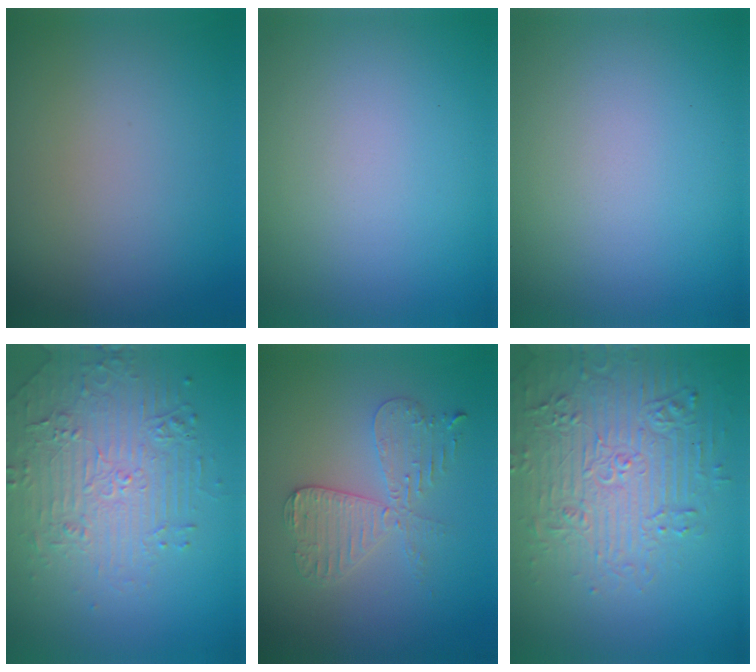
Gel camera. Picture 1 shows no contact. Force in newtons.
{"total": 0.0}
{"total": 0.0}
{"total": 4.9, "press": 3.9, "slide": 3.0}
{"total": 4.3, "press": 3.7, "slide": 2.1}
{"total": 7.0, "press": 6.9, "slide": 1.6}